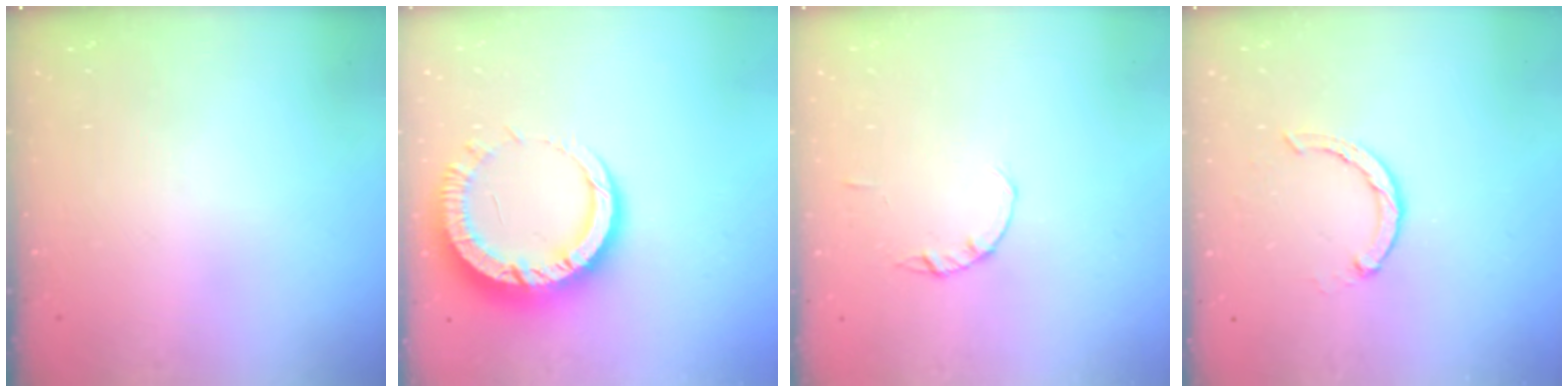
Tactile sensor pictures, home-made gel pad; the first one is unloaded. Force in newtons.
{"total": 15.0, "press": 15.0, "slide": 1.4}
{"total": 1.4, "press": 1.3, "slide": 0.3}
{"total": 2.3, "press": 2.3, "slide": 0.2}